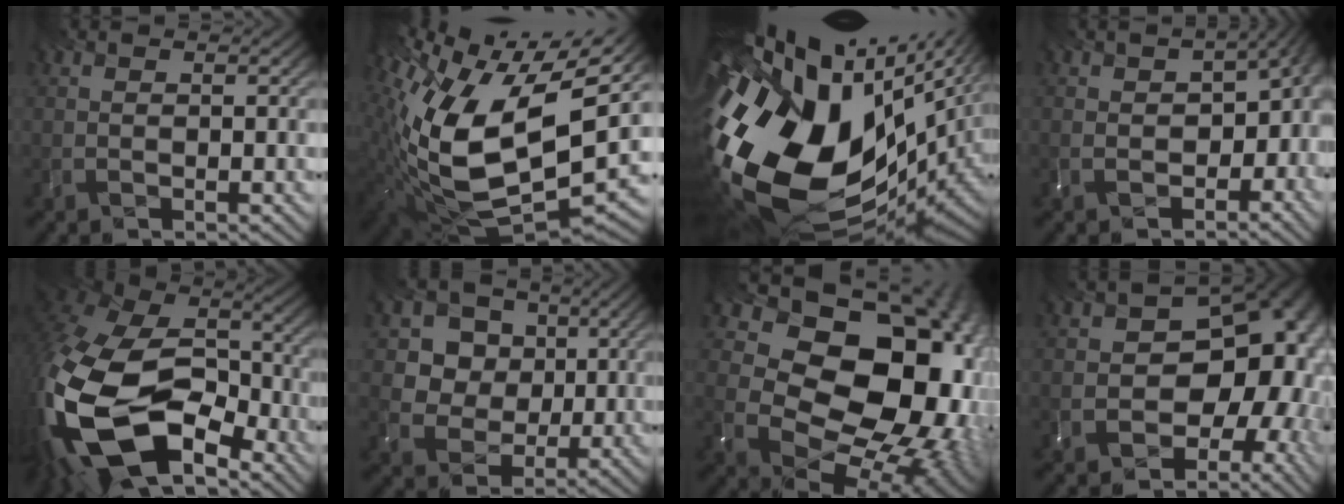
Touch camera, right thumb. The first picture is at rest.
{"total": 16.2, "force": [0.0, 9.0, 13.5], "torque": [-0.296, -0.052, 0.046]}
{"total": 20.0, "force": [-1.5, 12.1, 15.9], "torque": [-0.321, -0.056, 0.004]}
{"total": 9.4, "force": [-2.0, 6.0, 6.8], "torque": [-0.118, -0.026, 0.003]}
{"total": 20.8, "force": [-11.0, 12.5, 12.5], "torque": [-0.334, -0.086, -0.144]}
{"total": 6.4, "force": [1.4, 6.2, 1.0], "torque": [-0.068, -0.026, 0.060]}
{"total": 18.6, "force": [2.6, 14.5, 11.3], "torque": [-0.181, -0.017, 0.091]}
{"total": 15.7, "force": [-3.0, 12.0, 9.7], "torque": [-0.118, -0.052, -0.007]}